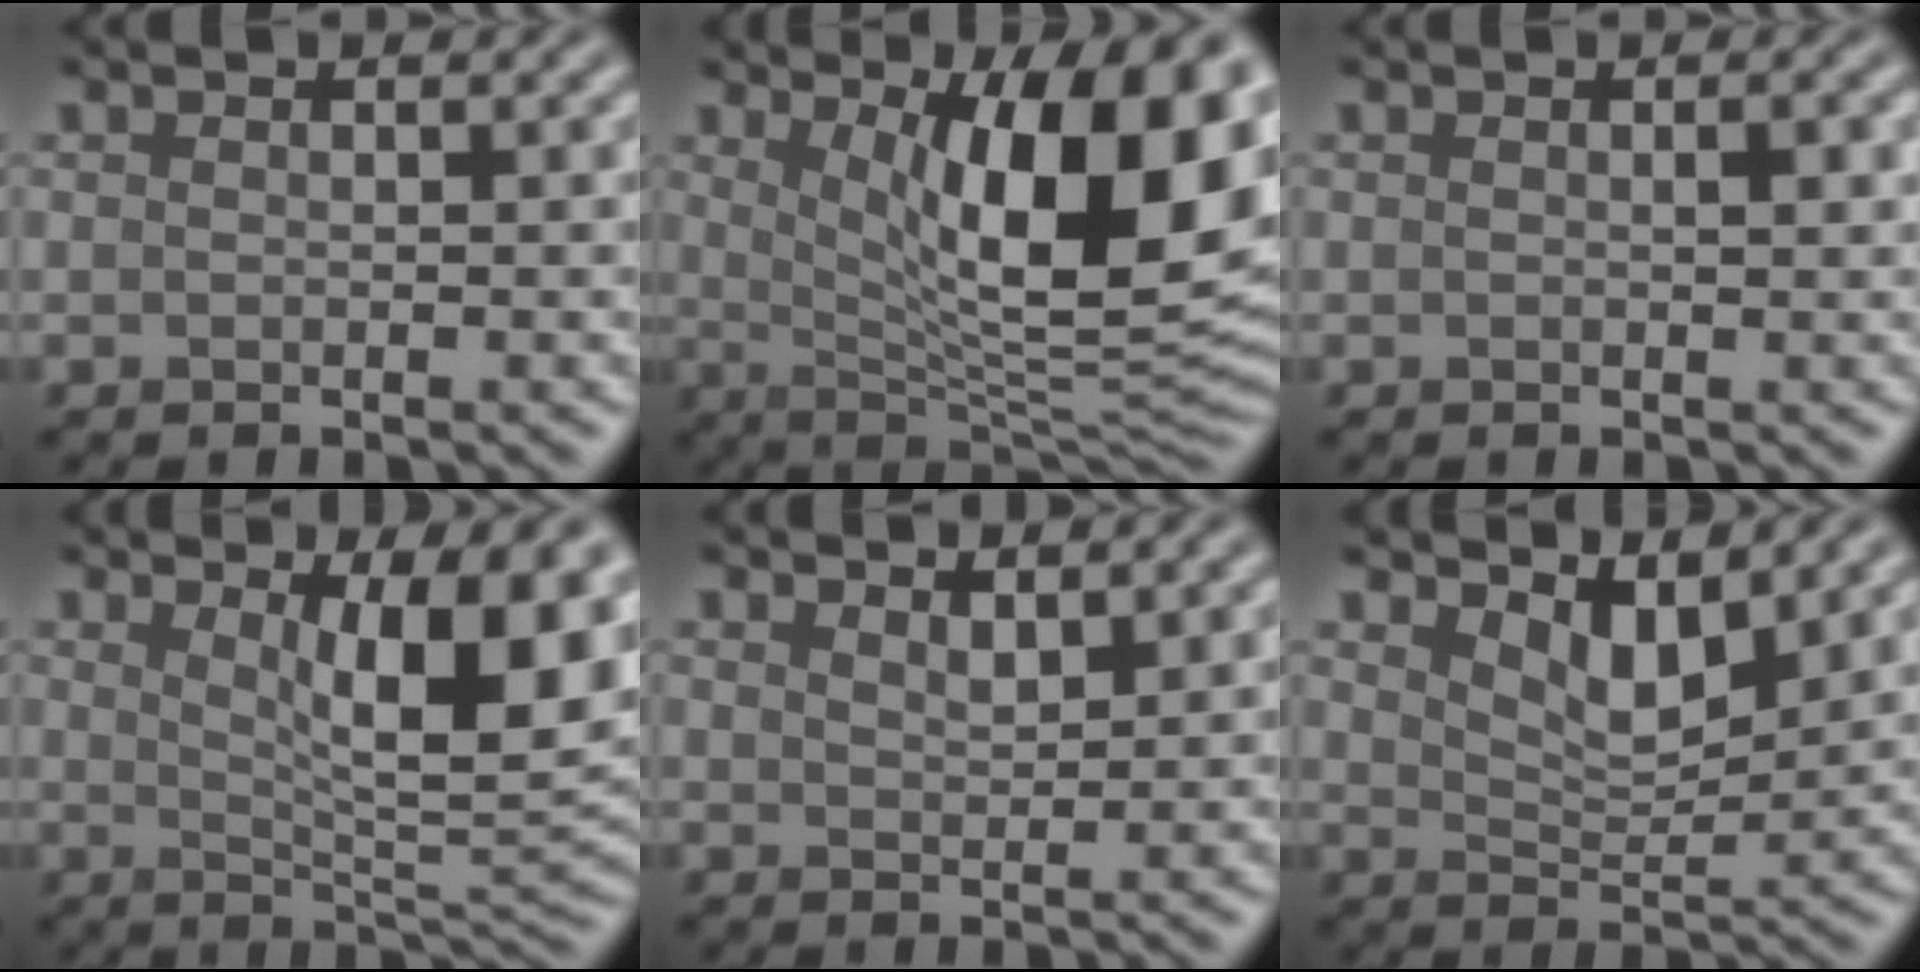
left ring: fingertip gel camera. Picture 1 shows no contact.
{"total": 14.5, "force": [3.9, 4.8, 13.1], "torque": [-0.155, -0.008, 0.058]}
{"total": 0.8, "force": [0.2, 0.1, 0.8], "torque": [-0.011, 0.001, 0.002]}
{"total": 9.9, "force": [3.2, 2.7, 8.9], "torque": [-0.119, -0.003, 0.054]}
{"total": 1.6, "force": [1.5, 0.2, 0.6], "torque": [-0.010, 0.000, 0.026]}
{"total": 3.6, "force": [2.6, 1.2, 2.2], "torque": [-0.049, -0.011, 0.044]}